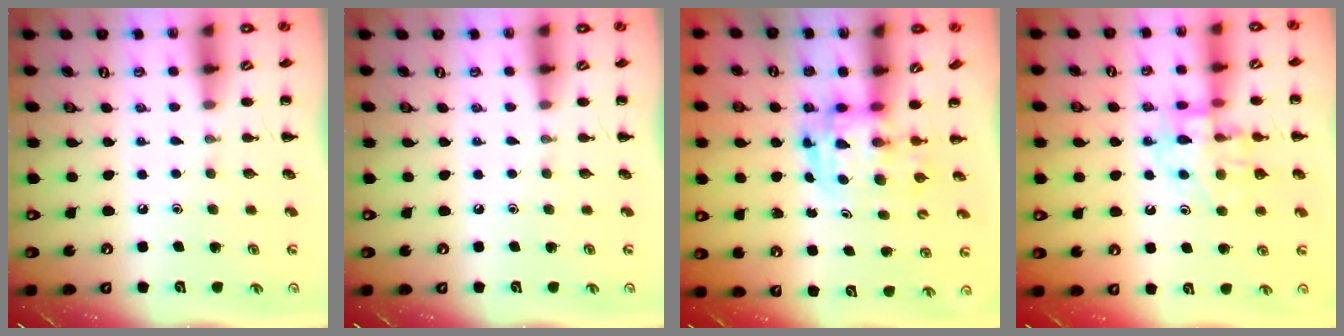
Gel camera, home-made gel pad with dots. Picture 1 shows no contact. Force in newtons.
{"total": 0.0}
{"total": 3.2, "press": 3.2, "slide": 0.7}
{"total": 12.8, "press": 12.6, "slide": 2.0}